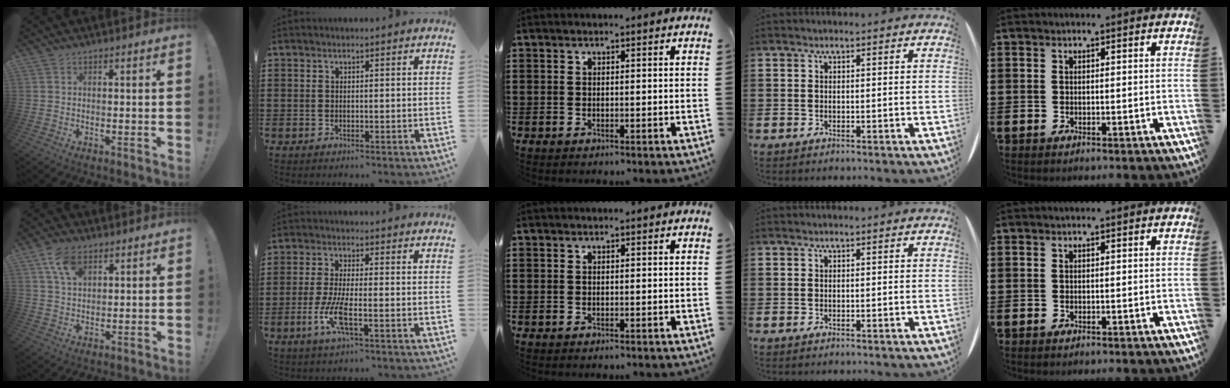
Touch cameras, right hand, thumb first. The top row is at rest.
{"thumb": {"total": 8.0, "force": [4.4, 4.8, 4.7], "torque": [-0.086, -0.008, 0.084]}, "index": {"total": 6.0, "force": [-2.1, 1.3, 5.4], "torque": [-0.123, -0.015, -0.044]}}